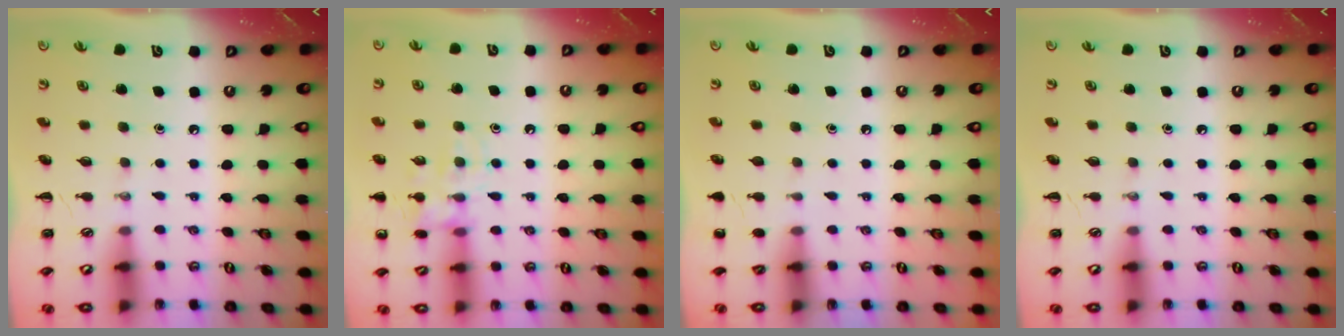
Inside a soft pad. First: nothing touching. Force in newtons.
{"total": 10.5, "press": 10.5, "slide": 0.8}
{"total": 1.2, "press": 1.2, "slide": 0.1}
{"total": 0.0}